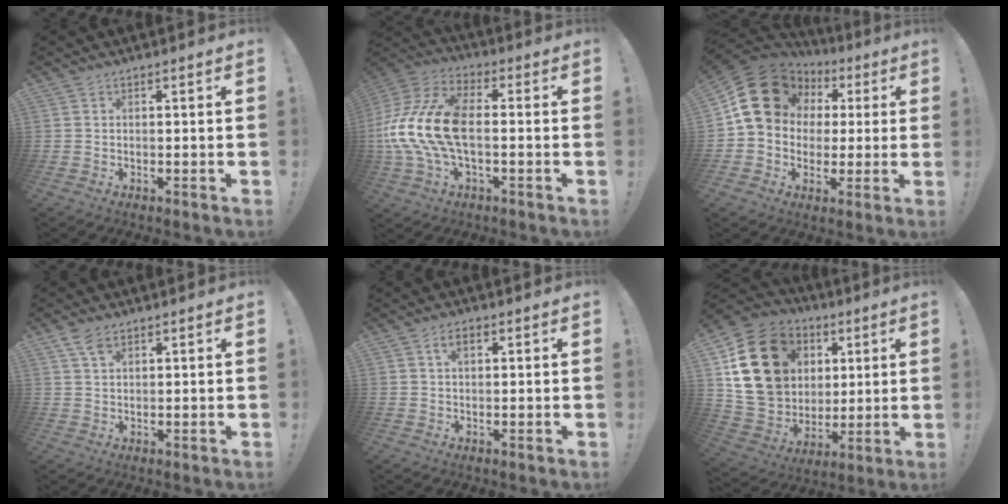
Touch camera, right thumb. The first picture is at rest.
{"total": 18.5, "force": [-1.2, 10.5, 15.1], "torque": [-0.309, 0.018, -0.010]}
{"total": 19.5, "force": [6.1, 15.4, 10.3], "torque": [-0.144, -0.008, 0.127]}
{"total": 4.3, "force": [2.7, 2.1, 2.5], "torque": [-0.046, -0.011, 0.050]}
{"total": 3.2, "force": [1.3, 1.5, 2.5], "torque": [-0.037, 0.000, 0.019]}
{"total": 24.1, "force": [7.9, 19.2, 12.2], "torque": [-0.206, -0.022, 0.177]}